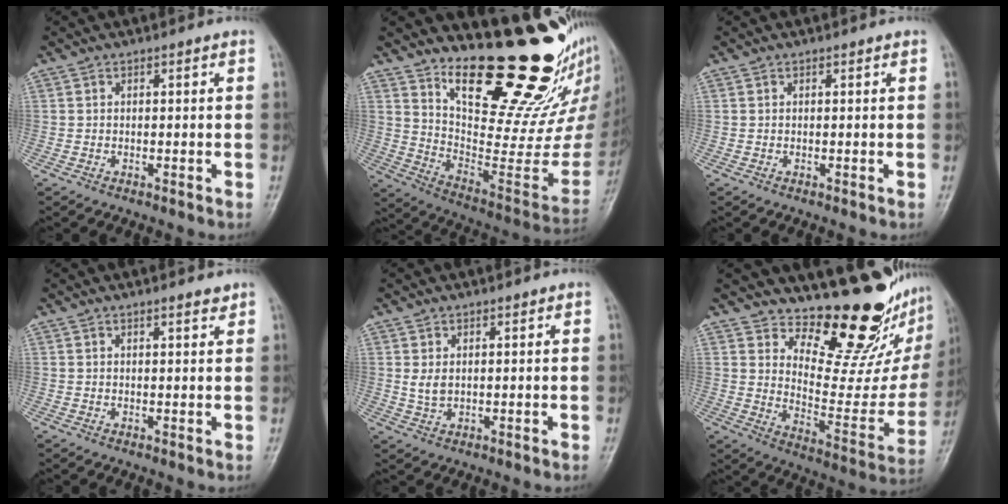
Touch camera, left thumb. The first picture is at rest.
{"total": 25.6, "force": [19.9, 7.5, 14.4], "torque": [-0.162, -0.165, 0.304]}
{"total": 0.0}
{"total": 1.8, "force": [1.5, 0.4, 0.9], "torque": [-0.008, -0.010, 0.021]}
{"total": 2.5, "force": [0.9, 1.6, 1.7], "torque": [-0.025, -0.007, 0.022]}
{"total": 21.0, "force": [16.5, 7.3, 10.7], "torque": [-0.092, -0.147, 0.236]}